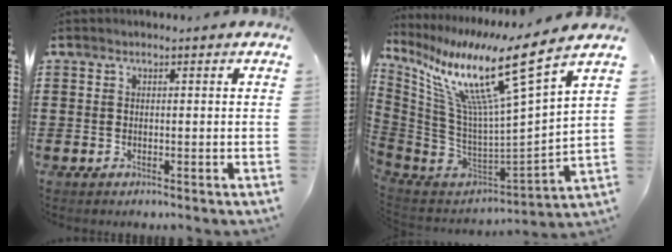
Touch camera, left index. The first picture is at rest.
{"total": 15.2, "force": [9.5, 0.9, 11.8], "torque": [-0.241, -0.074, 0.143]}